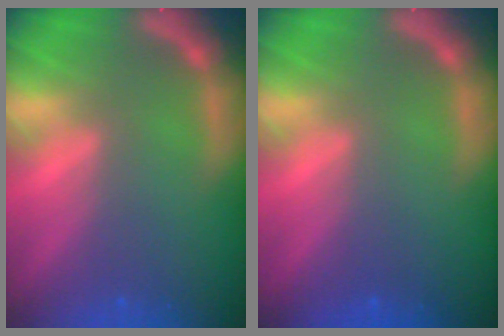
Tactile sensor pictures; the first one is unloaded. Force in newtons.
{"total": 0.0}